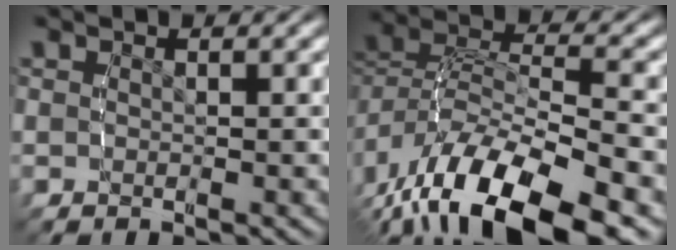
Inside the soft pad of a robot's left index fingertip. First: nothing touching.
{"total": 8.4, "force": [-4.3, 4.3, 5.8], "torque": [-0.120, -0.017, -0.056]}